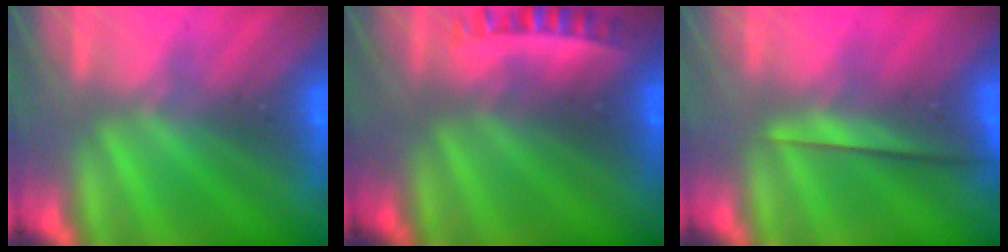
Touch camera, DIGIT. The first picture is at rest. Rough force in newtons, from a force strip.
{"total": 2.4}
{"total": 2.3}